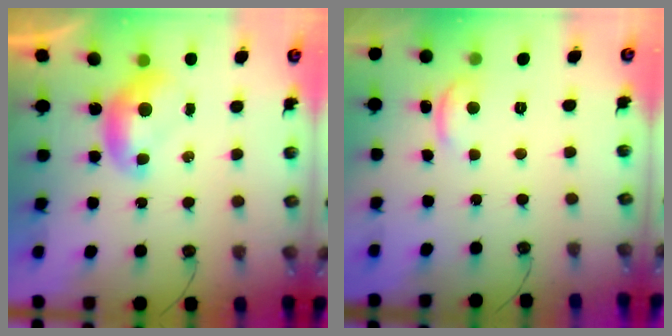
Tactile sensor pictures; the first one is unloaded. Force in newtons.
{"total": 1.4, "press": 1.3, "slide": 0.5}